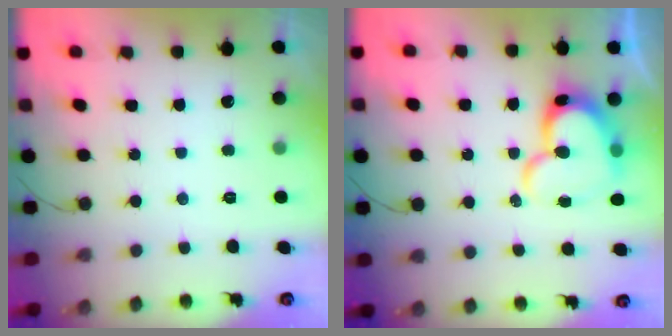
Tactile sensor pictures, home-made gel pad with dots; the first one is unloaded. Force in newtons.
{"total": 17.0, "press": 16.9, "slide": 1.4}